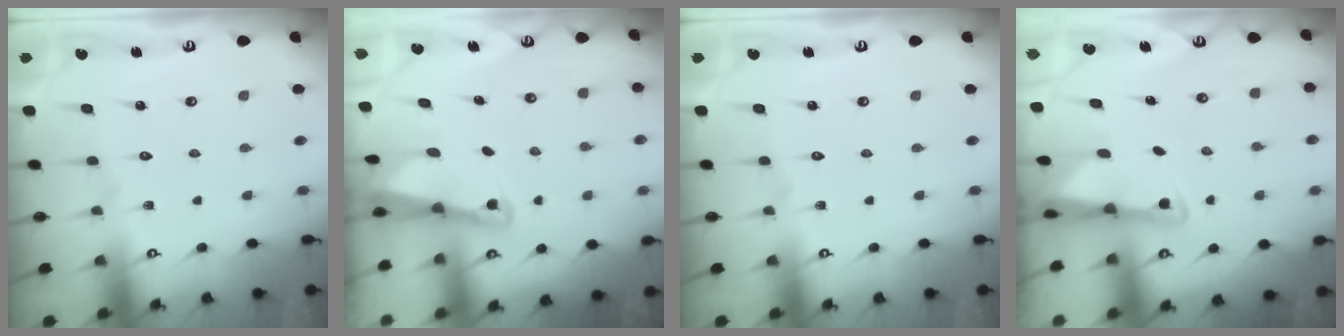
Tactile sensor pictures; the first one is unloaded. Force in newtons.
{"total": 2.7, "press": 2.6, "slide": 0.6}
{"total": 0.0}
{"total": 2.4, "press": 2.3, "slide": 0.4}